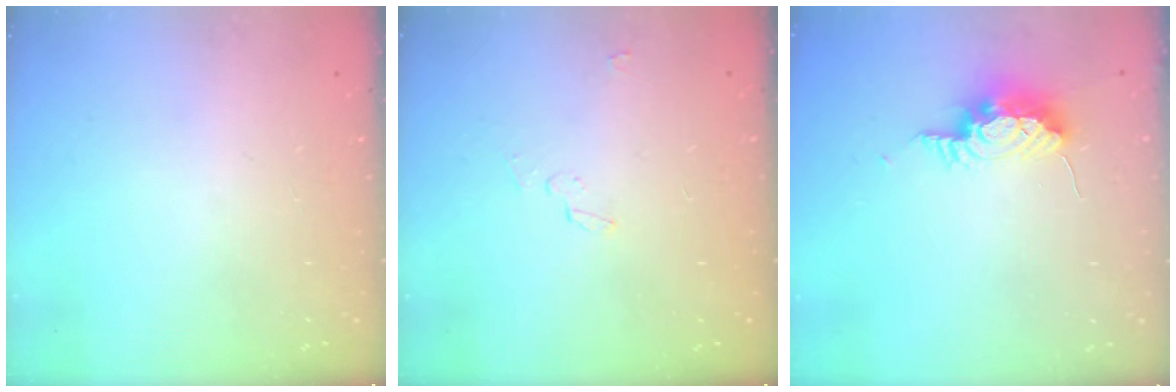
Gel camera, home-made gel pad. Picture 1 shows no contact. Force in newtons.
{"total": 3.6, "press": 3.4, "slide": 1.3}
{"total": 8.6, "press": 8.3, "slide": 2.5}